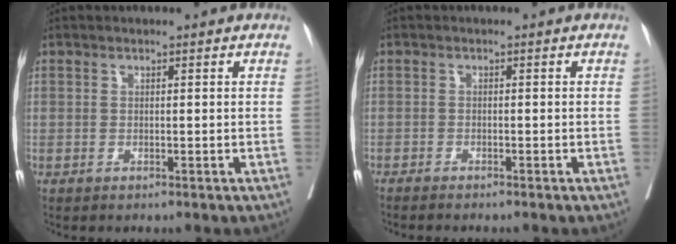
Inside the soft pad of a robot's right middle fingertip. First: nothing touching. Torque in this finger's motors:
{"motor_torque": [0.91, -1.22, 0.43, 0.09]}